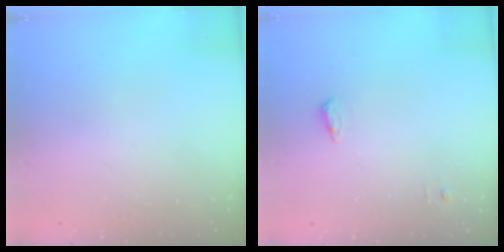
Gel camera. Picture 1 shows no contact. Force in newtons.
{"total": 4.9, "press": 4.8, "slide": 1.0}